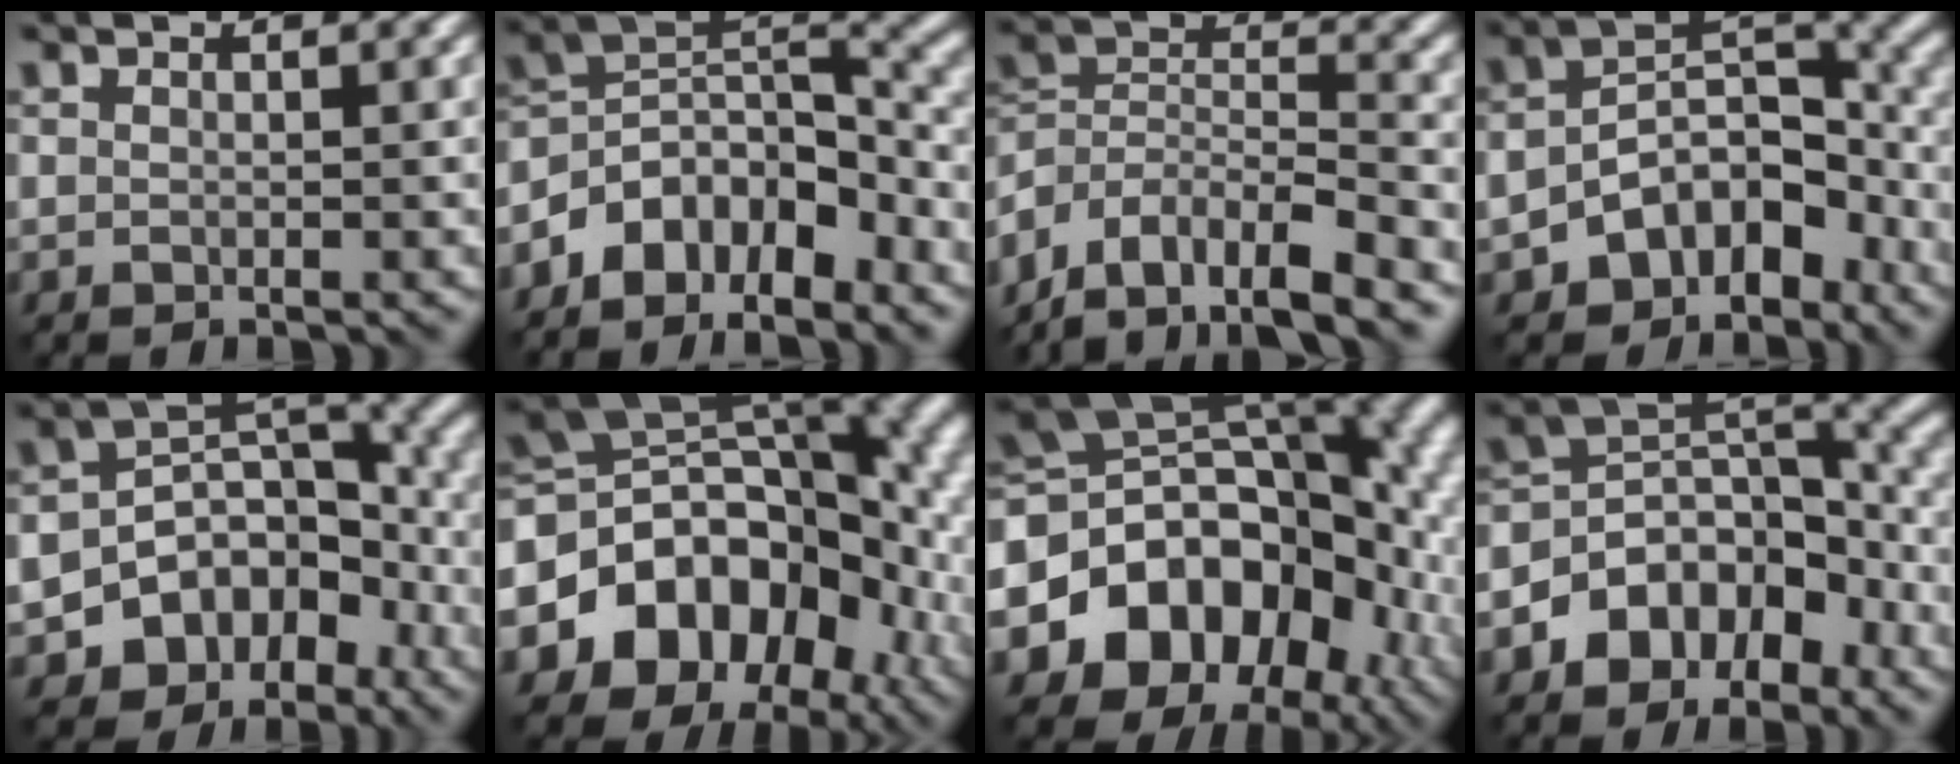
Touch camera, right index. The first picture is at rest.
{"total": 8.1, "force": [-5.1, 4.1, 4.9], "torque": [-0.070, 0.013, -0.107]}
{"total": 9.3, "force": [-6.9, 4.0, 4.8], "torque": [-0.085, 0.018, -0.121]}
{"total": 7.6, "force": [-3.8, 4.9, 4.4], "torque": [-0.047, 0.008, -0.071]}
{"total": 9.2, "force": [-4.1, 6.6, 5.0], "torque": [-0.065, -0.005, -0.068]}
{"total": 14.7, "force": [-3.3, 11.0, 9.2], "torque": [-0.145, 0.011, -0.064]}
{"total": 16.5, "force": [-3.6, 12.5, 10.3], "torque": [-0.168, 0.000, -0.062]}
{"total": 8.4, "force": [-4.0, 5.6, 4.9], "torque": [-0.062, 0.017, -0.082]}